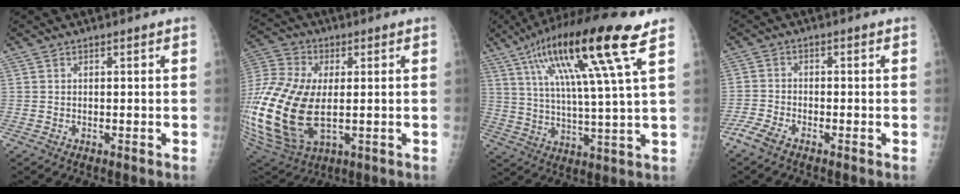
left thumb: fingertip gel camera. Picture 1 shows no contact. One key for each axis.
{"total": 24.6, "fx": -1.6, "fy": 14.0, "fz": 20.2, "tx": -0.476, "ty": -0.020, "tz": -0.011}
{"total": 19.6, "fx": 9.3, "fy": 1.5, "fz": 17.1, "tx": -0.302, "ty": -0.016, "tz": 0.156}
{"total": 3.8, "fx": -3.1, "fy": 1.1, "fz": 1.8, "tx": -0.054, "ty": 0.007, "tz": -0.065}